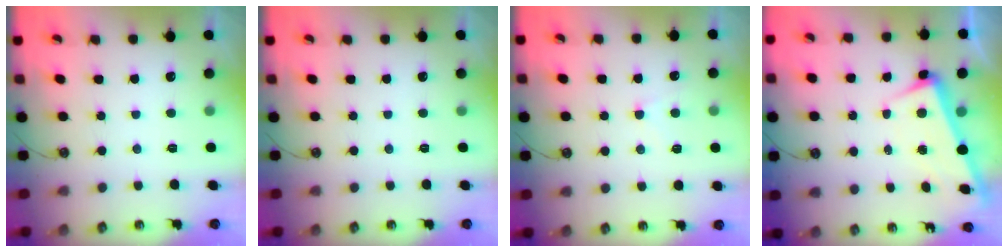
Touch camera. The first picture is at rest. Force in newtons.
{"total": 0.0}
{"total": 1.2, "press": 1.1, "slide": 0.6}
{"total": 3.0, "press": 2.8, "slide": 0.8}